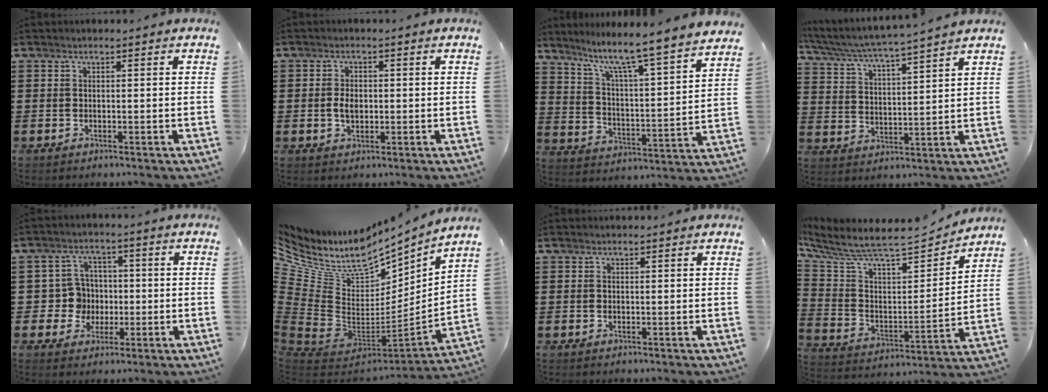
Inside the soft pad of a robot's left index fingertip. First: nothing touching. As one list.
[{"total": 2.8, "force": [-0.2, 1.6, 2.3], "torque": [-0.044, 0.005, -0.004]}, {"total": 6.9, "force": [5.8, -0.8, 3.5], "torque": [-0.094, -0.059, 0.087]}, {"total": 4.3, "force": [4.0, -0.5, 1.7], "torque": [-0.054, -0.033, 0.061]}, {"total": 5.8, "force": [-0.3, 5.5, 1.6], "torque": [-0.045, 0.012, -0.005]}, {"total": 10.0, "force": [7.2, 5.1, 4.8], "torque": [-0.138, -0.069, 0.122]}, {"total": 0.0}, {"total": 8.0, "force": [7.0, 1.3, 3.5], "torque": [-0.107, -0.064, 0.112]}]